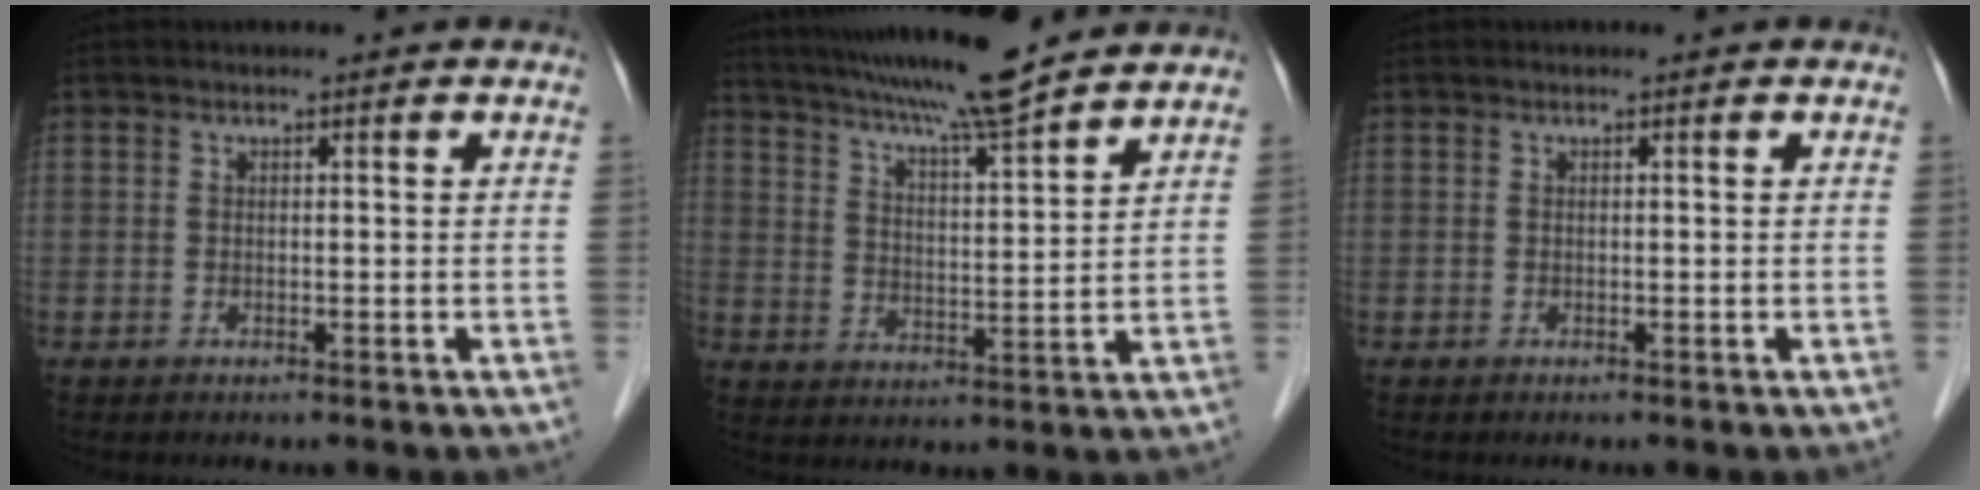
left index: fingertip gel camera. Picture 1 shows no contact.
{"total": 14.1, "force": [12.4, -0.1, 6.8], "torque": [-0.118, 0.008, 0.194]}
{"total": 0.0}